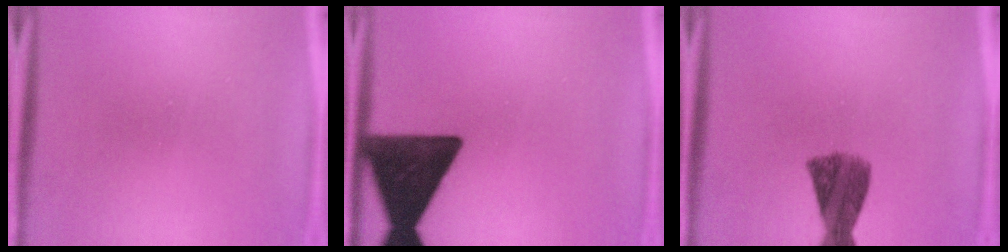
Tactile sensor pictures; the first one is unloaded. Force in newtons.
{"total": 16.9}
{"total": 7.3}